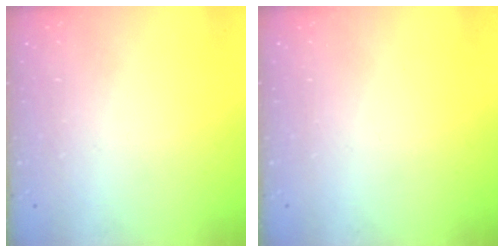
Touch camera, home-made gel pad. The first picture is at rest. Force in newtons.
{"total": 0.0}